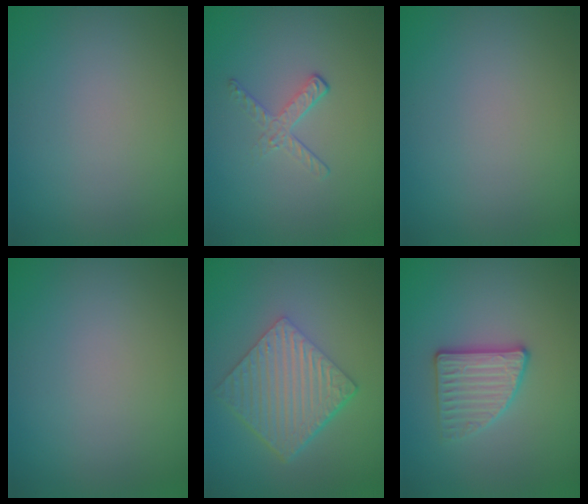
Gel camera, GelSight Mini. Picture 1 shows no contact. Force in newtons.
{"total": 1.7, "press": 0.7, "slide": 1.5}
{"total": 0.0}
{"total": 0.0}
{"total": 6.3, "press": 4.3, "slide": 4.6}
{"total": 3.1, "press": 2.9, "slide": 0.9}